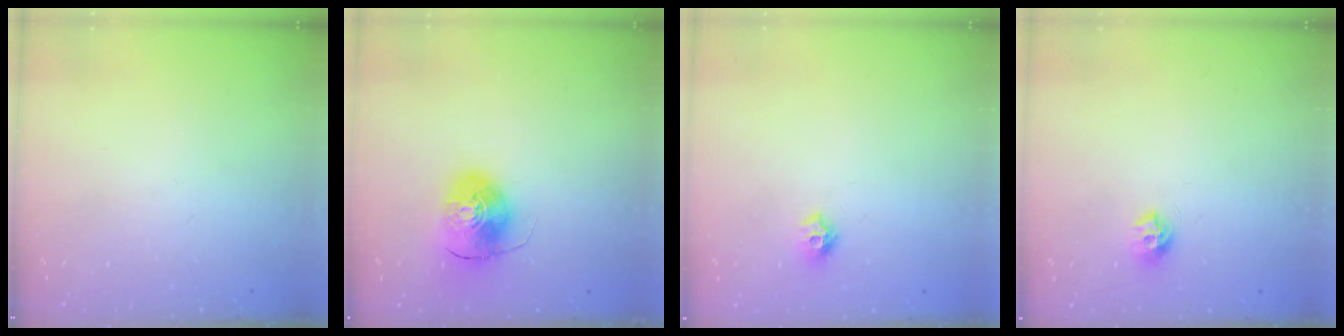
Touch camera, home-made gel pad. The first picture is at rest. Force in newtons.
{"total": 9.2, "press": 9.0, "slide": 1.5}
{"total": 7.2, "press": 7.2, "slide": 0.7}
{"total": 6.7, "press": 6.6, "slide": 0.6}